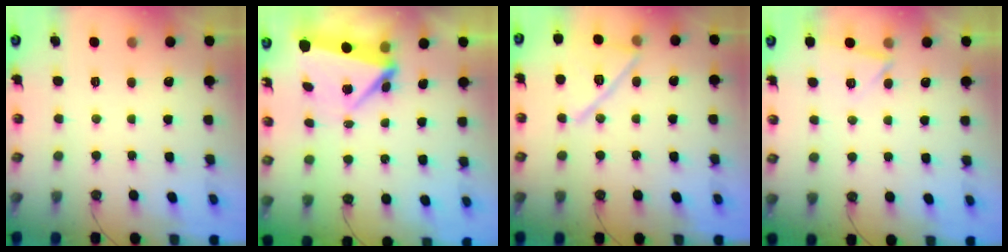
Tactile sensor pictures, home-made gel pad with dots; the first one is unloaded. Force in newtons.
{"total": 5.4, "press": 5.3, "slide": 0.8}
{"total": 14.7, "press": 14.7, "slide": 0.1}
{"total": 4.2, "press": 4.0, "slide": 1.5}